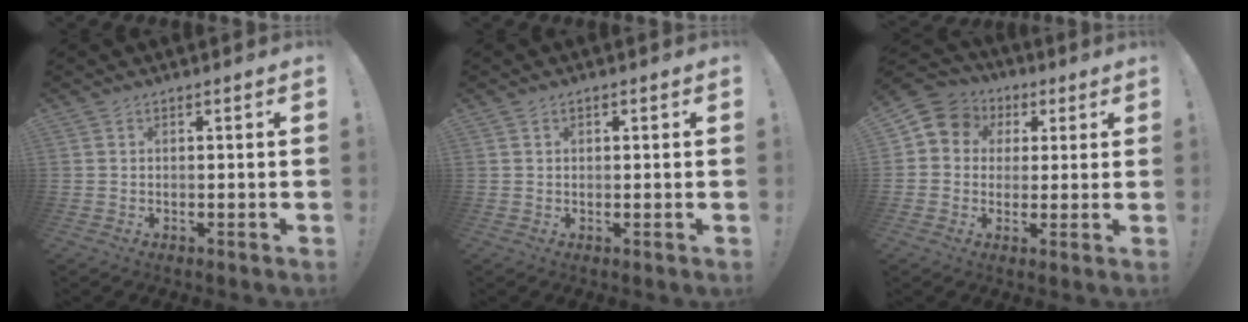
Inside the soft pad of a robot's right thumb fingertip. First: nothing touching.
{"total": 0.7, "force": [0.3, 0.6, 0.3], "torque": [0.000, 0.000, 0.003]}
{"total": 8.0, "force": [1.8, 7.4, 2.3], "torque": [-0.035, 0.001, 0.038]}